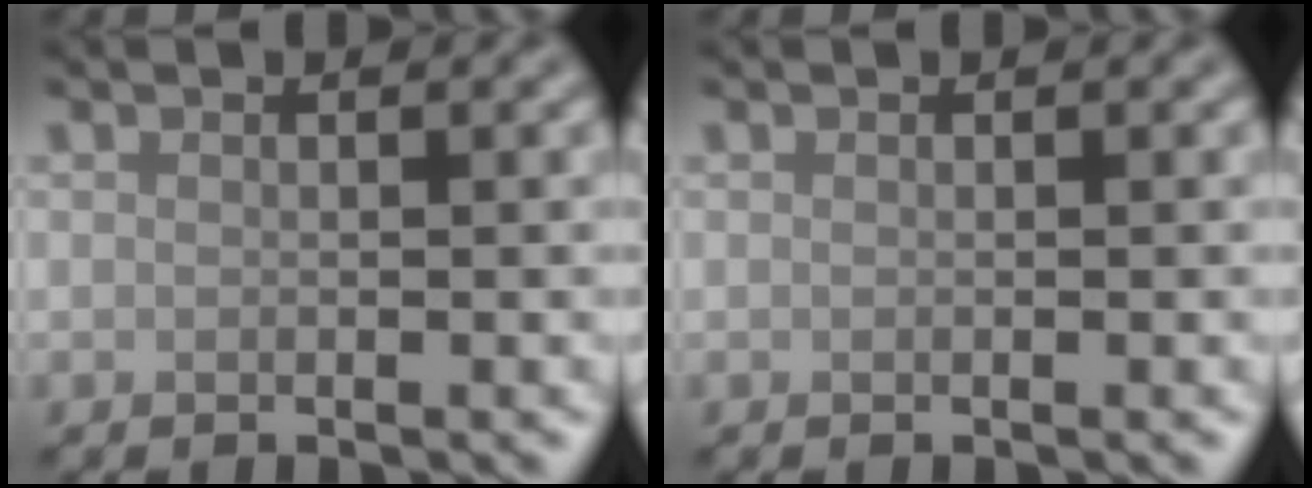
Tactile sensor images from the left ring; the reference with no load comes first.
{"total": 0.0}